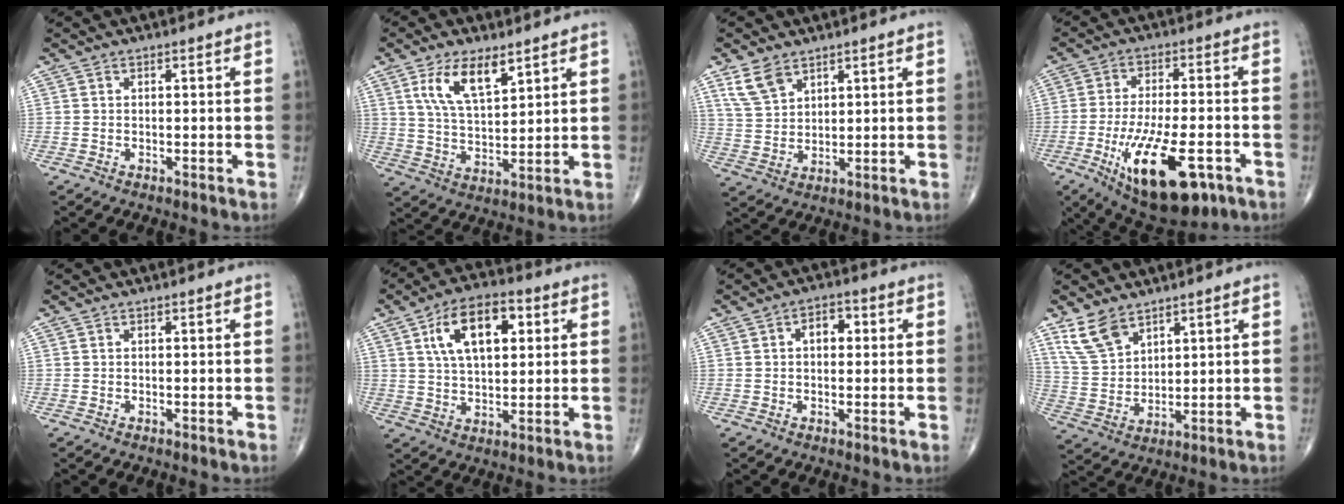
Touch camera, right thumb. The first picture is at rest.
{"total": 10.1, "force": [5.4, 4.2, 7.4], "torque": [-0.126, -0.026, 0.111]}
{"total": 6.3, "force": [4.1, 3.6, 3.1], "torque": [-0.052, -0.018, 0.092]}
{"total": 18.3, "force": [-7.4, 7.3, 15.1], "torque": [-0.259, 0.006, -0.101]}
{"total": 0.0}
{"total": 13.2, "force": [4.3, 7.0, 10.4], "torque": [-0.158, 0.002, 0.070]}
{"total": 4.2, "force": [0.6, 2.8, 3.1], "torque": [-0.030, 0.012, 0.002]}
{"total": 8.3, "force": [5.6, 4.5, 4.1], "torque": [-0.068, -0.022, 0.123]}